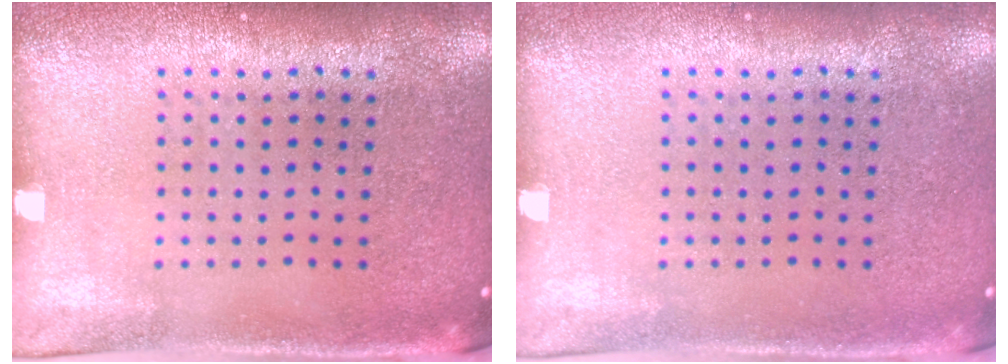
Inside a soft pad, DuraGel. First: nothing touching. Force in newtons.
{"total": 0.0}